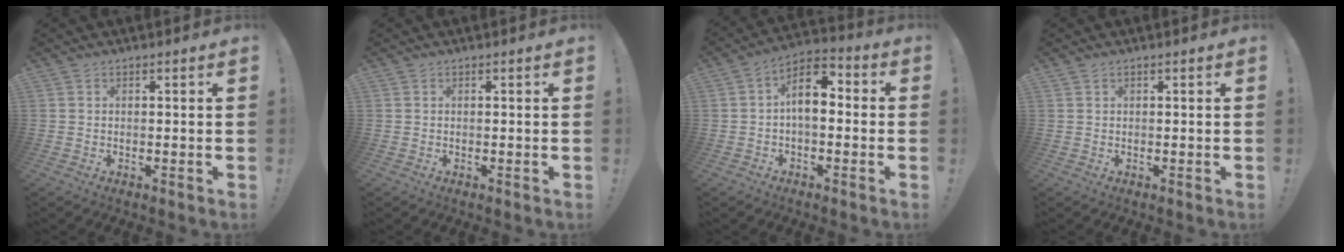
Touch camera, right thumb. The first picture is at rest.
{"total": 0.0}
{"total": 9.4, "force": [0.1, 5.2, 7.9], "torque": [-0.141, 0.012, 0.002]}
{"total": 0.5, "force": [0.4, 0.3, 0.0], "torque": [0.003, -0.002, 0.007]}